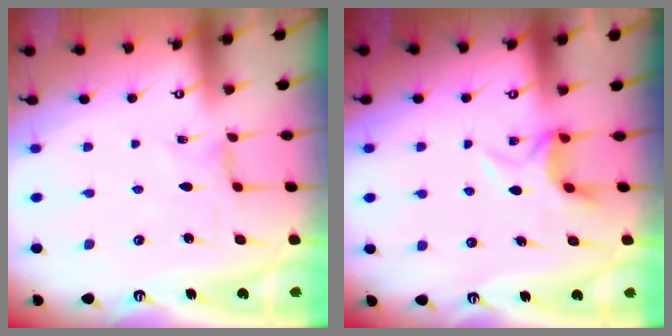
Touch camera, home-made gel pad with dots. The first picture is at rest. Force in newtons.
{"total": 6.1, "press": 5.9, "slide": 1.3}